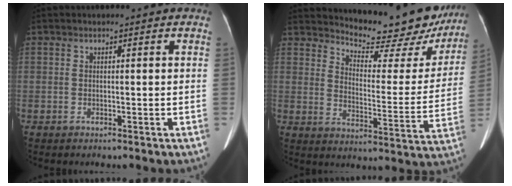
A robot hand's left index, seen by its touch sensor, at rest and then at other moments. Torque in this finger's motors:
{"motor_torque": [0.82, -1.02, 0.25, 0.03]}